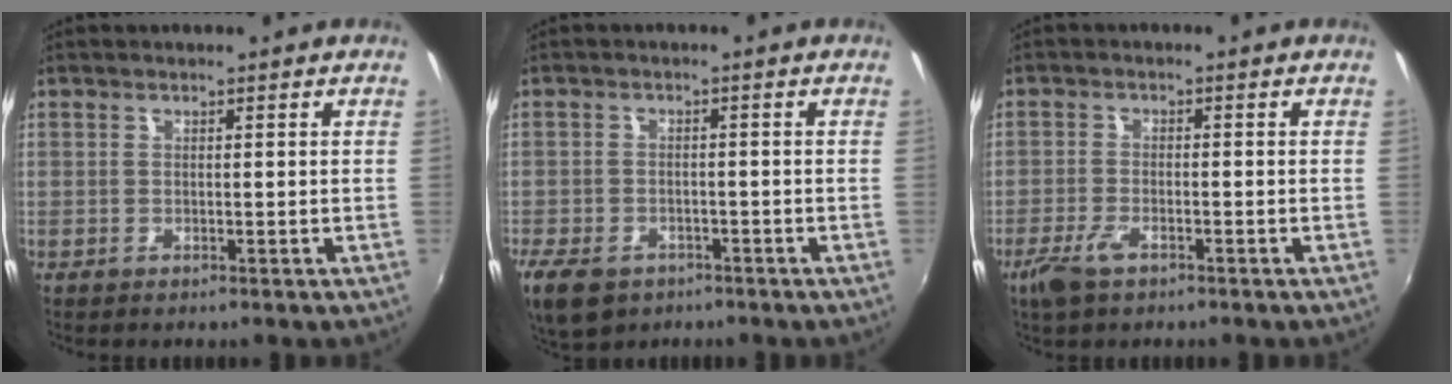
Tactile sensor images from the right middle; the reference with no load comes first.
{"total": 9.1, "force": [-5.7, 5.5, 4.5], "torque": [-0.117, -0.025, -0.100]}
{"total": 4.8, "force": [-3.1, 1.8, 3.2], "torque": [-0.085, -0.009, -0.061]}